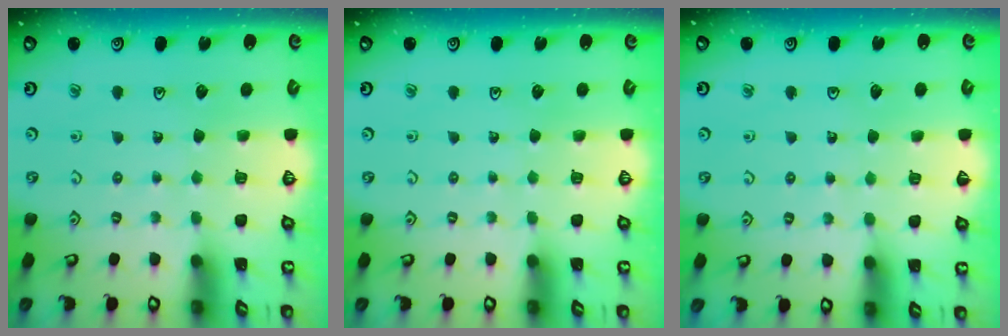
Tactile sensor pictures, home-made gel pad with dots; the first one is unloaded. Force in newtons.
{"total": 0.0}
{"total": 1.7, "press": 1.7, "slide": 0.1}